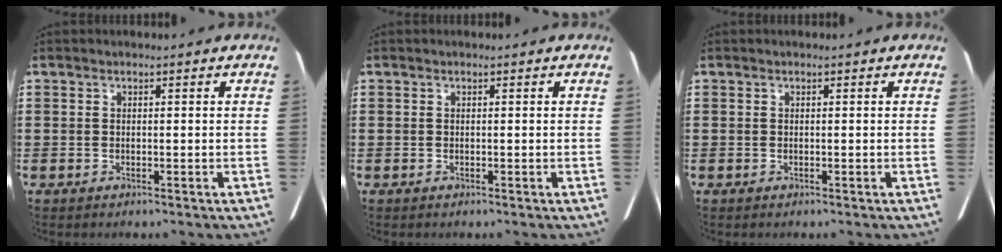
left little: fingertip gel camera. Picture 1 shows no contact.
{"total": 0.0}
{"total": 0.0}